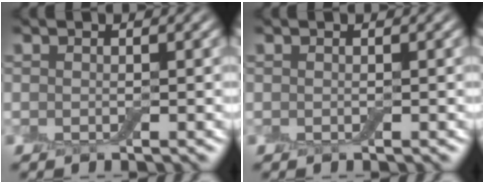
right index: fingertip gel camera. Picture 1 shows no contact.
{"total": 0.0}